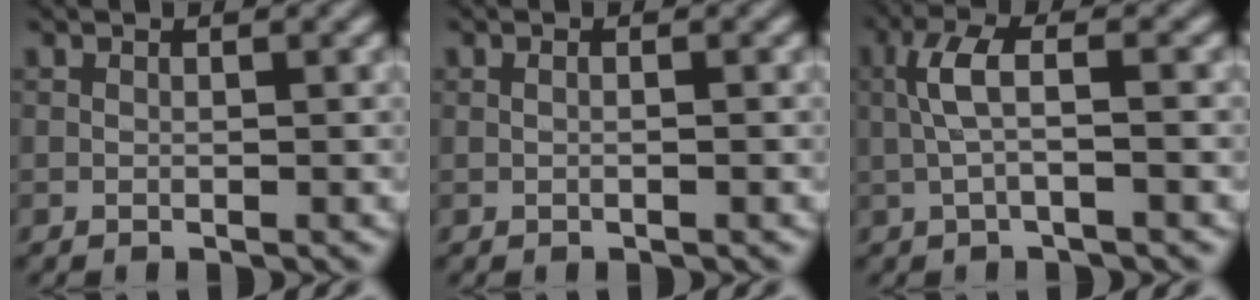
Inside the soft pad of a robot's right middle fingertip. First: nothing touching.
{"total": 0.7, "force": [0.2, 0.3, 0.6], "torque": [0.010, -0.002, -0.003]}
{"total": 2.9, "force": [-0.1, 0.6, 2.8], "torque": [-0.061, 0.016, 0.002]}